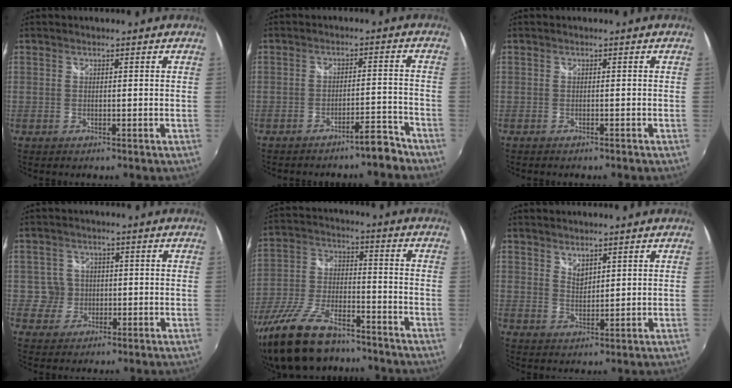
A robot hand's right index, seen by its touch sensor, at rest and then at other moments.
{"total": 4.8, "force": [-4.3, 0.8, 2.0], "torque": [-0.031, 0.016, -0.057]}
{"total": 1.0, "force": [-0.9, 0.3, 0.3], "torque": [-0.009, -0.004, -0.015]}
{"total": 3.6, "force": [-0.2, 3.6, 0.0], "torque": [0.006, 0.017, -0.001]}
{"total": 19.0, "force": [-14.5, 7.2, 10.1], "torque": [-0.219, -0.033, -0.254]}
{"total": 2.7, "force": [2.3, 1.0, 0.9], "torque": [-0.012, -0.001, 0.041]}